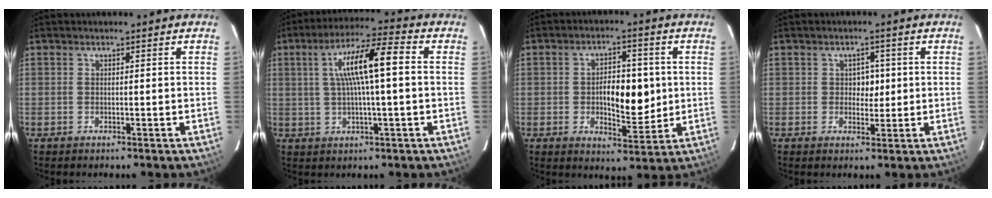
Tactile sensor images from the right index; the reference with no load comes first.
{"total": 10.8, "force": [1.5, 1.0, 10.6], "torque": [-0.192, 0.022, 0.025]}
{"total": 8.5, "force": [0.1, 3.8, 7.6], "torque": [-0.118, 0.006, 0.008]}
{"total": 2.8, "force": [0.4, 2.0, 1.9], "torque": [-0.019, 0.004, 0.006]}